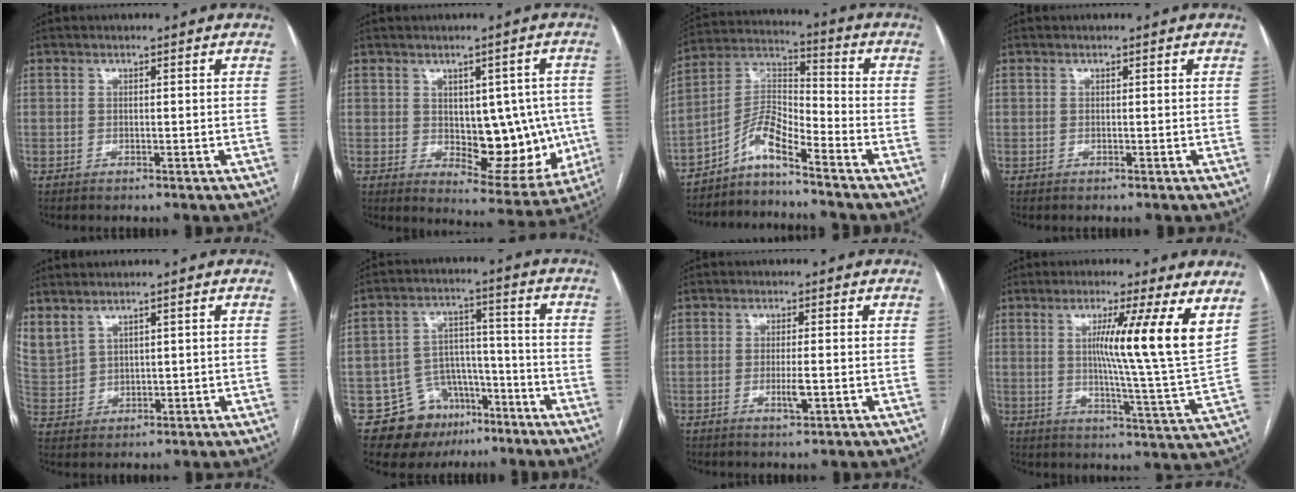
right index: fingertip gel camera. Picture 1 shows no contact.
{"total": 12.9, "force": [-0.4, 6.7, 11.0], "torque": [-0.123, 0.010, 0.019]}
{"total": 7.4, "force": [-5.7, 1.2, 4.5], "torque": [-0.094, 0.021, -0.111]}
{"total": 0.0}
{"total": 9.5, "force": [5.8, 6.0, 4.4], "torque": [-0.135, 0.013, 0.142]}
{"total": 10.7, "force": [-6.6, 7.7, 3.3], "torque": [-0.045, 0.046, -0.095]}
{"total": 3.0, "force": [-0.8, 0.6, 2.8], "torque": [-0.053, -0.003, -0.010]}
{"total": 13.4, "force": [5.1, -2.0, 12.2], "torque": [-0.178, -0.014, 0.076]}